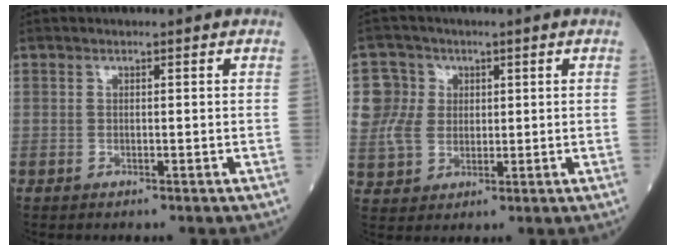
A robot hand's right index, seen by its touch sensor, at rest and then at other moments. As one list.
[{"total": 7.0, "force": [1.7, 6.5, 2.0], "torque": [-0.044, 0.017, 0.039]}]